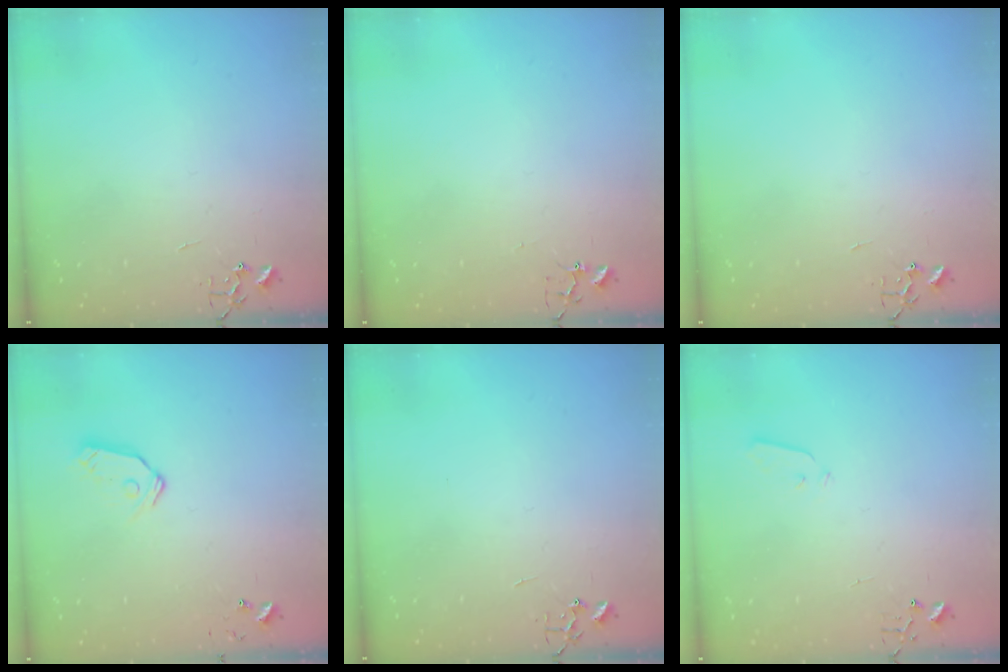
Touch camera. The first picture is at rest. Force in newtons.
{"total": 3.9, "press": 3.9, "slide": 0.3}
{"total": 0.0}
{"total": 8.1, "press": 8.1, "slide": 0.7}
{"total": 0.0}
{"total": 3.0, "press": 2.9, "slide": 0.7}